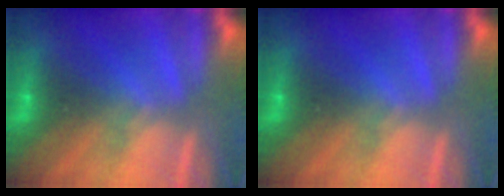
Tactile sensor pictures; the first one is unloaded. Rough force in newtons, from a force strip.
{"total": 0.0}